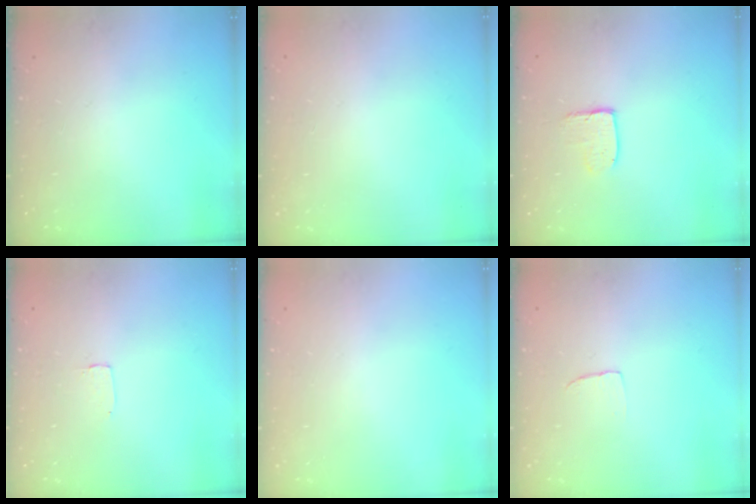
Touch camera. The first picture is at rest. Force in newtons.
{"total": 0.6, "press": 0.6, "slide": 0.1}
{"total": 3.8, "press": 3.8, "slide": 0.3}
{"total": 1.7, "press": 1.7, "slide": 0.1}
{"total": 0.0}
{"total": 2.4, "press": 2.4, "slide": 0.1}